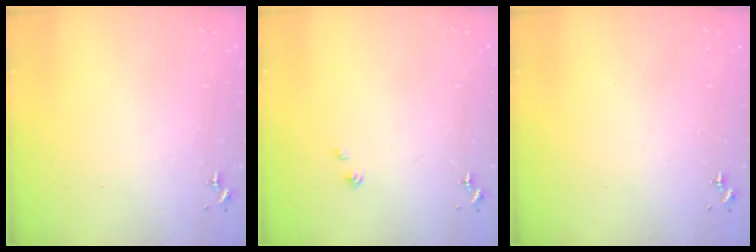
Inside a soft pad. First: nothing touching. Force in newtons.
{"total": 2.3, "press": 2.3, "slide": 0.3}
{"total": 0.0}